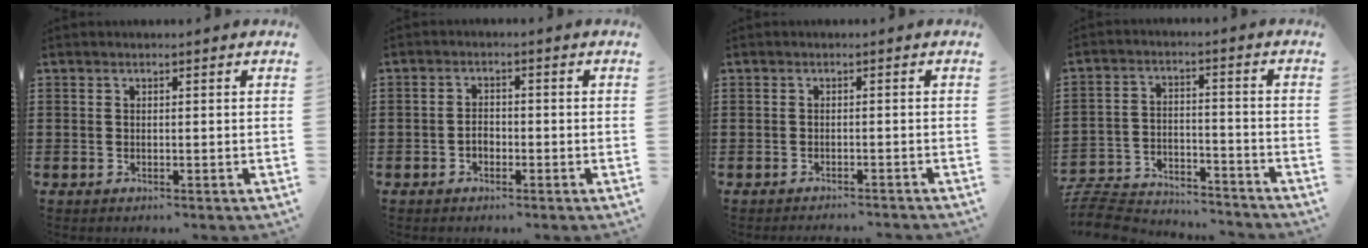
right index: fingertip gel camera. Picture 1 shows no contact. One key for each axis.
{"total": 1.9, "fx": -0.8, "fy": 1.3, "fz": 1.1, "tx": -0.024, "ty": 0.004, "tz": -0.016}
{"total": 1.2, "fx": -1.2, "fy": -0.2, "fz": -0.1, "tx": -0.002, "ty": 0.000, "tz": -0.024}
{"total": 7.7, "fx": -7.4, "fy": 1.2, "fz": 1.4, "tx": -0.040, "ty": 0.010, "tz": -0.149}